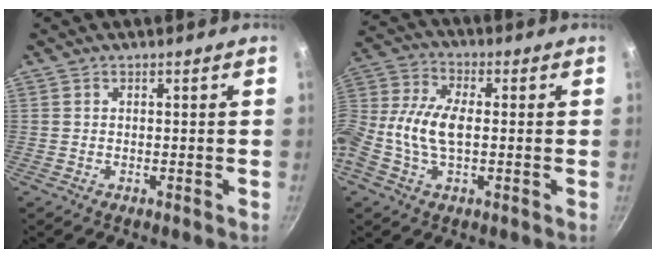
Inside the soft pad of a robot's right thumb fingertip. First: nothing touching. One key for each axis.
{"total": 11.3, "fx": -0.7, "fy": 6.5, "fz": 9.2, "tx": -0.200, "ty": 0.022, "tz": -0.034}